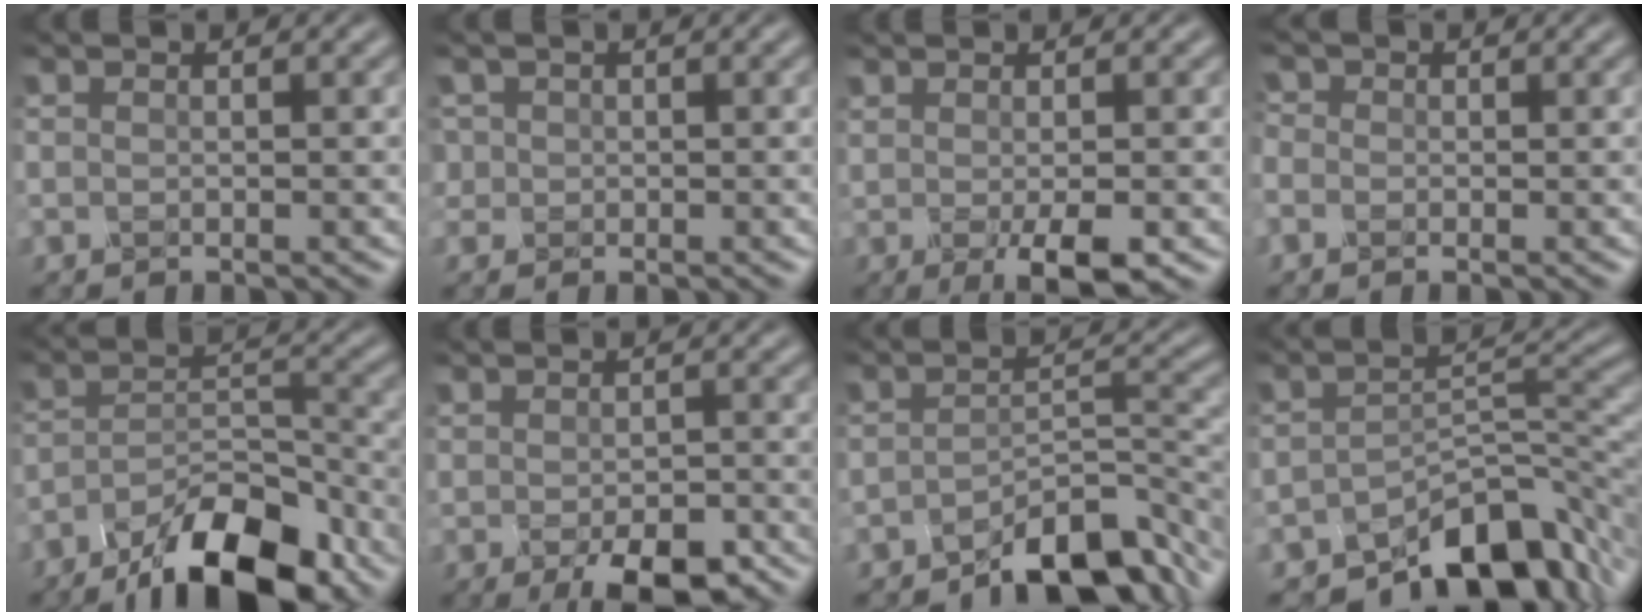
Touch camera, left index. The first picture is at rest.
{"total": 1.5, "force": [0.2, 1.5, 0.1], "torque": [-0.005, -0.003, 0.002]}
{"total": 3.5, "force": [-0.8, 0.8, 3.3], "torque": [-0.057, -0.008, -0.008]}
{"total": 1.7, "force": [0.1, 1.7, 0.4], "torque": [-0.012, 0.005, -0.009]}
{"total": 9.2, "force": [-6.6, 2.9, 5.7], "torque": [-0.089, -0.002, -0.113]}
{"total": 5.2, "force": [-2.7, 2.4, 3.8], "torque": [-0.053, -0.012, -0.033]}
{"total": 6.5, "force": [-4.9, 2.3, 3.6], "torque": [-0.049, 0.002, -0.083]}
{"total": 8.7, "force": [-6.5, 3.4, 4.6], "torque": [-0.045, -0.009, -0.112]}